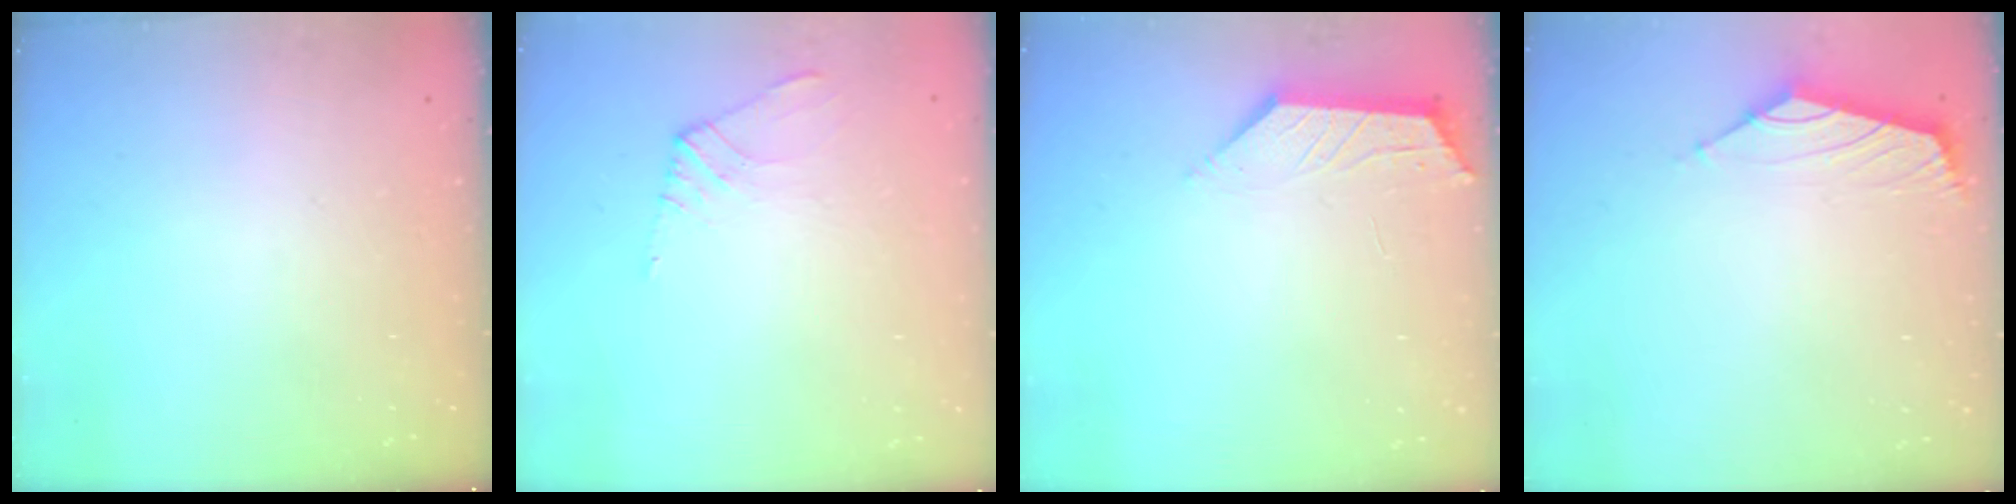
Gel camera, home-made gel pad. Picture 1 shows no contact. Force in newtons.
{"total": 3.0, "press": 3.0, "slide": 0.4}
{"total": 1.9, "press": 1.9, "slide": 0.4}
{"total": 1.6, "press": 1.5, "slide": 0.7}